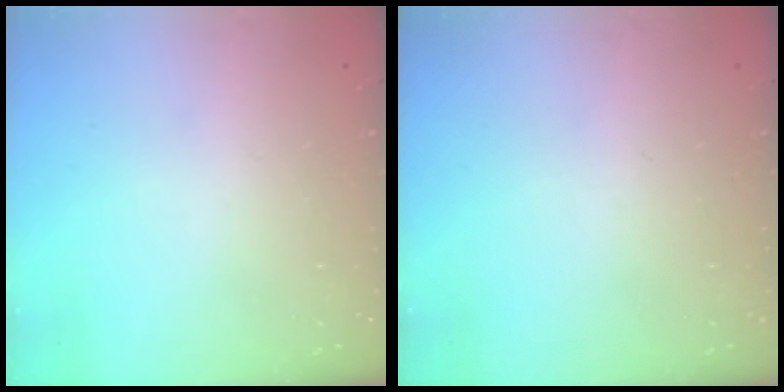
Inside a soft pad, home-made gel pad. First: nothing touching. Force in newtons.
{"total": 0.0}